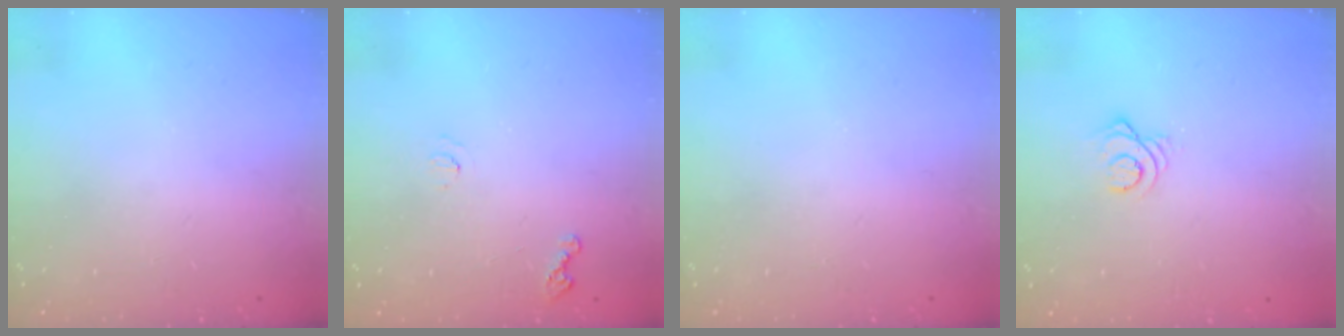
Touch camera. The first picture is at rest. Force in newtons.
{"total": 3.9, "press": 3.8, "slide": 0.5}
{"total": 0.0}
{"total": 2.9, "press": 2.9, "slide": 0.1}